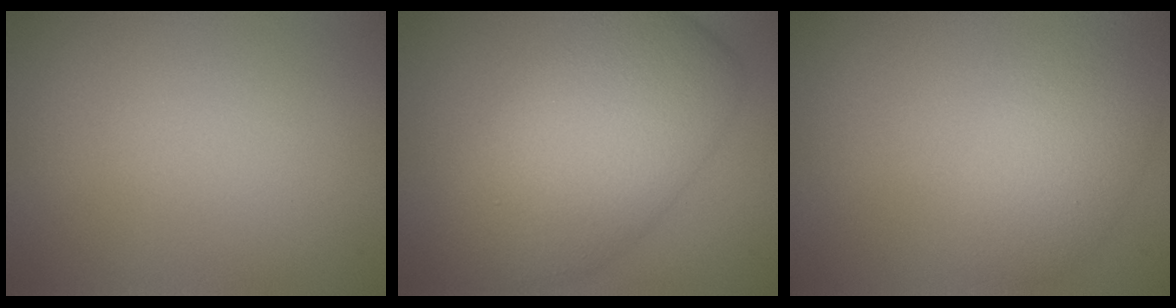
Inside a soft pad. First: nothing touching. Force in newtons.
{"total": 9.8, "press": 9.8, "slide": 0.1}
{"total": 4.3, "press": 4.3, "slide": 0.1}